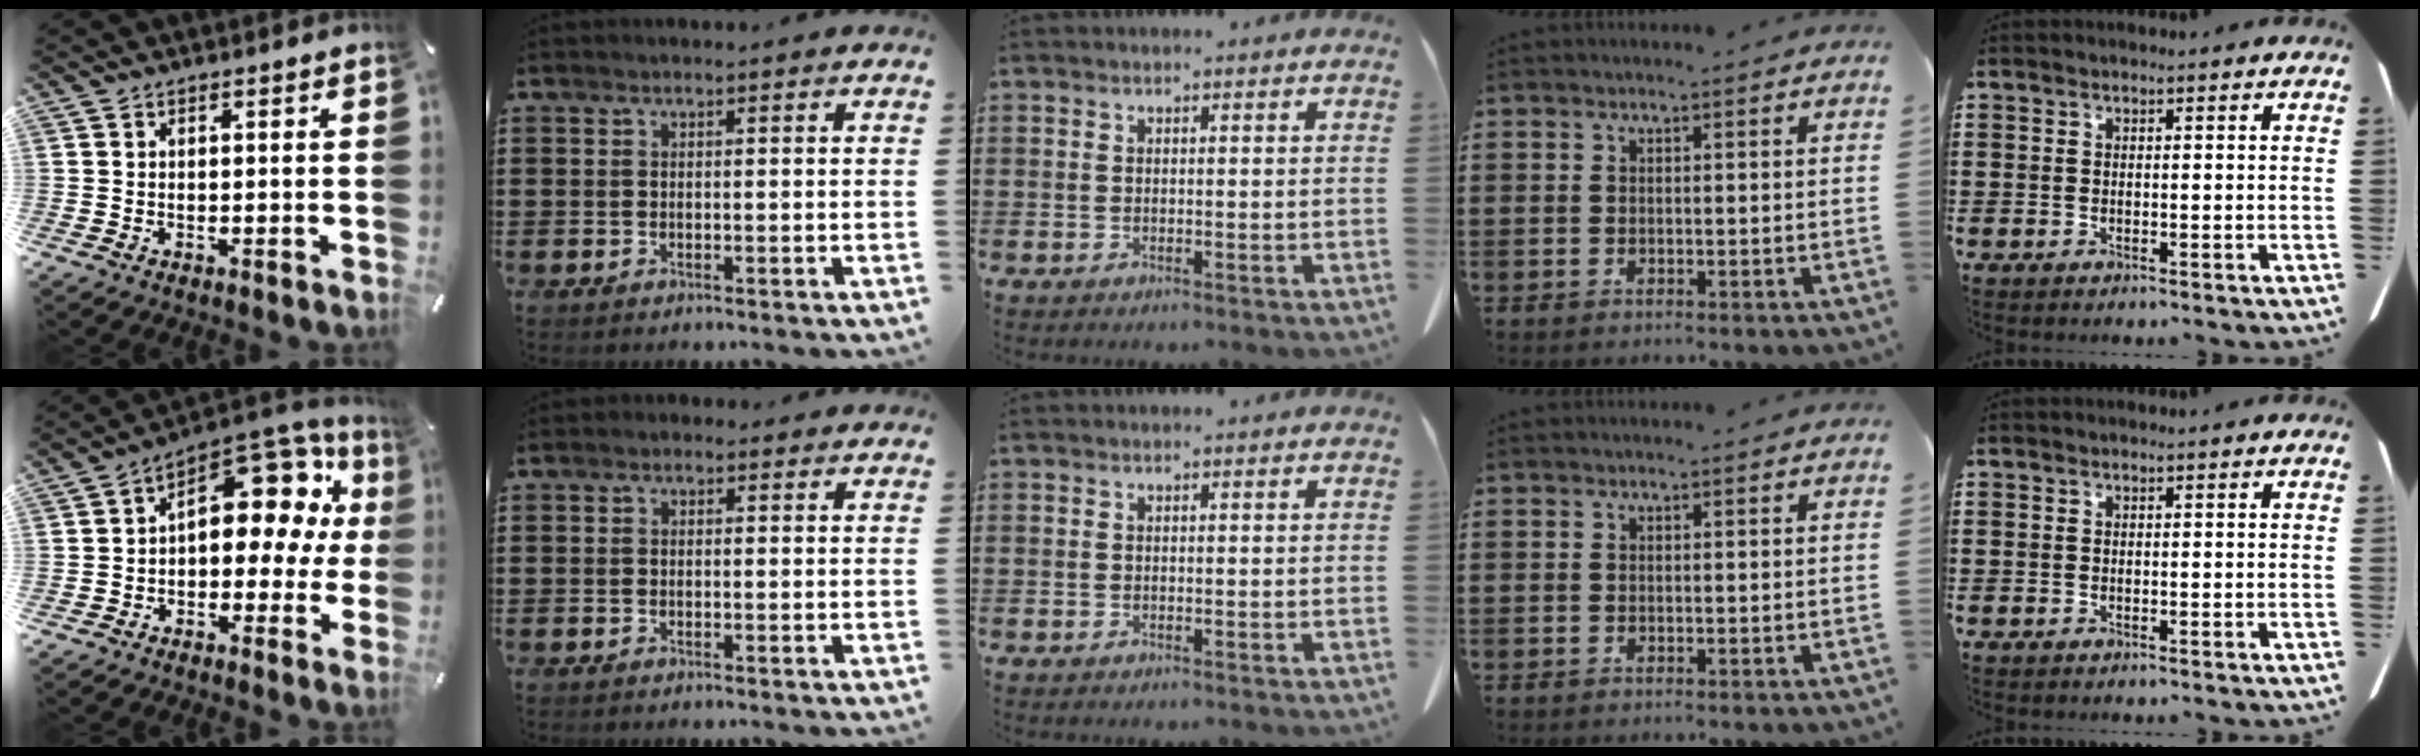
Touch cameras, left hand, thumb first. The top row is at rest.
{"thumb": {"total": 14.3, "force": [6.4, 8.2, 9.7], "torque": [-0.121, -0.060, 0.108]}, "index": {"total": 0.8, "force": [0.1, 0.6, 0.4], "torque": [-0.010, 0.006, 0.002]}}